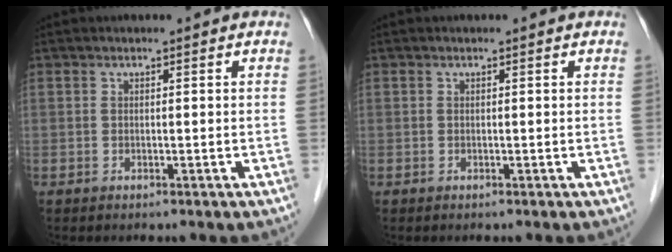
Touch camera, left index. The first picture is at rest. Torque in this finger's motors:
{"motor_torque": [0.00, 0.00, 0.00, 0.00]}